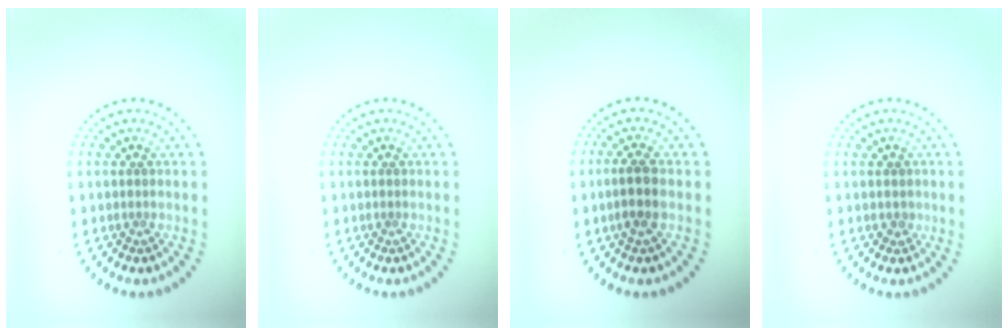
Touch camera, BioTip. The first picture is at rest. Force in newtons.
{"total": 0.0}
{"total": 2.2, "press": 2.0, "slide": 0.9}
{"total": 0.6, "press": 0.4, "slide": 0.4}